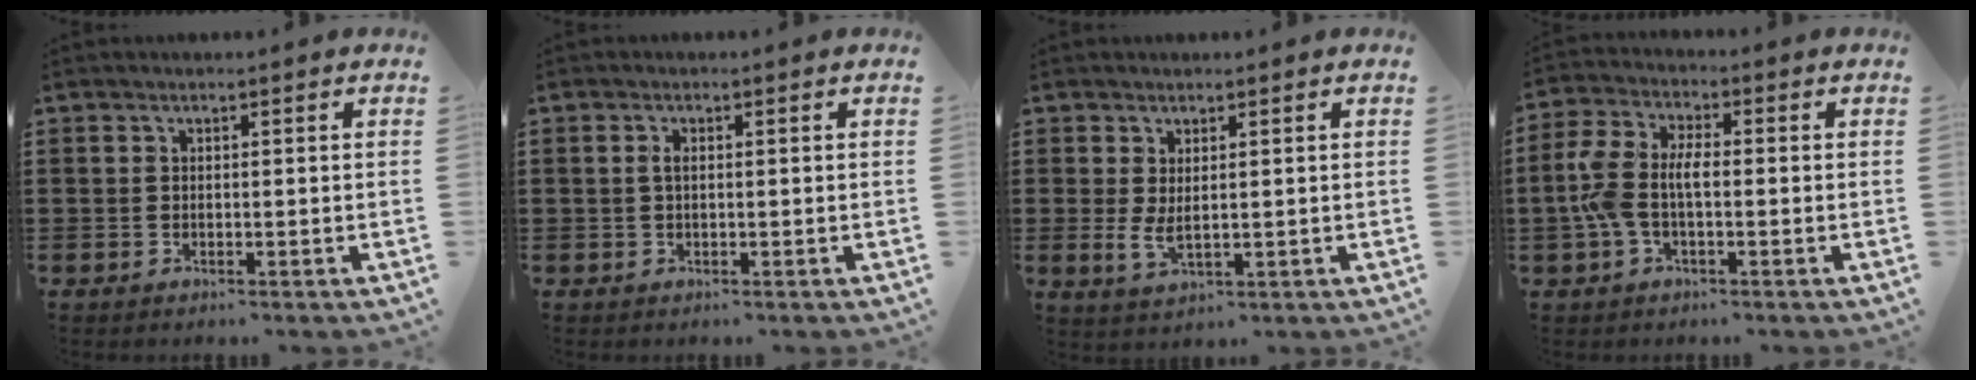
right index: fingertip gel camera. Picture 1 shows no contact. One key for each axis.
{"total": 1.4, "fx": 0.1, "fy": 0.5, "fz": 1.3, "tx": -0.026, "ty": 0.004, "tz": -0.001}
{"total": 3.0, "fx": 0.8, "fy": 1.1, "fz": 2.7, "tx": -0.061, "ty": -0.003, "tz": 0.013}
{"total": 6.8, "fx": -0.8, "fy": 3.4, "fz": 5.8, "tx": -0.145, "ty": -0.003, "tz": -0.024}